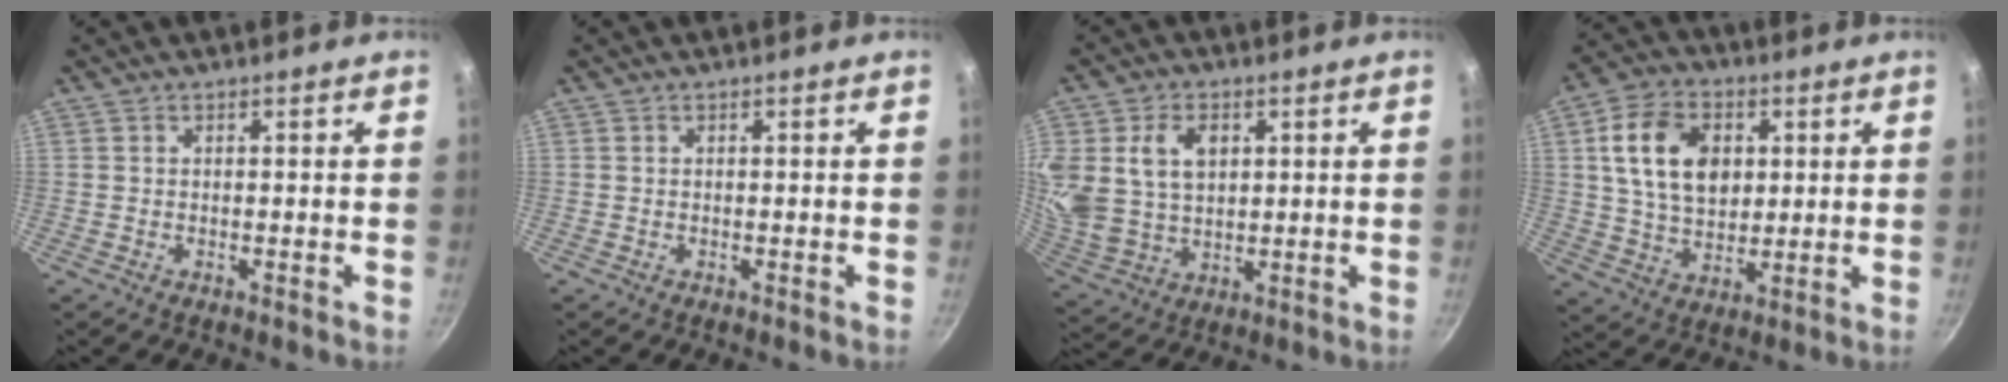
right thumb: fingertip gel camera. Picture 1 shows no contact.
{"total": 0.0}
{"total": 14.2, "force": [4.0, 10.3, 8.9], "torque": [-0.175, -0.013, 0.086]}
{"total": 14.4, "force": [3.3, 10.1, 9.7], "torque": [-0.150, -0.002, 0.058]}